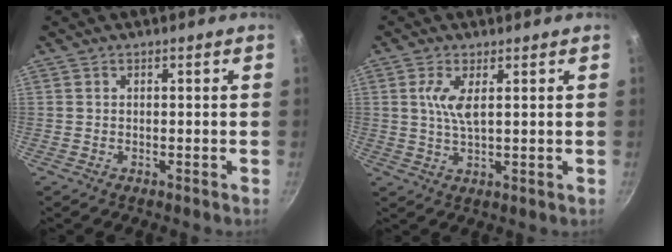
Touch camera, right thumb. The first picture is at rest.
{"total": 4.9, "force": [1.4, 1.4, 4.5], "torque": [-0.094, -0.008, 0.028]}